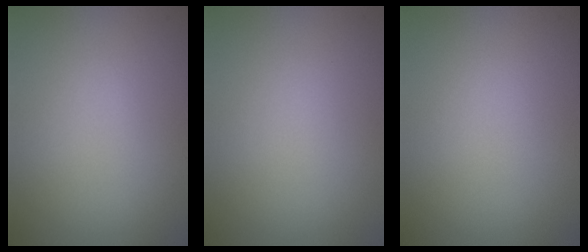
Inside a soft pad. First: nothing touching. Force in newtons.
{"total": 0.0}
{"total": 0.0}